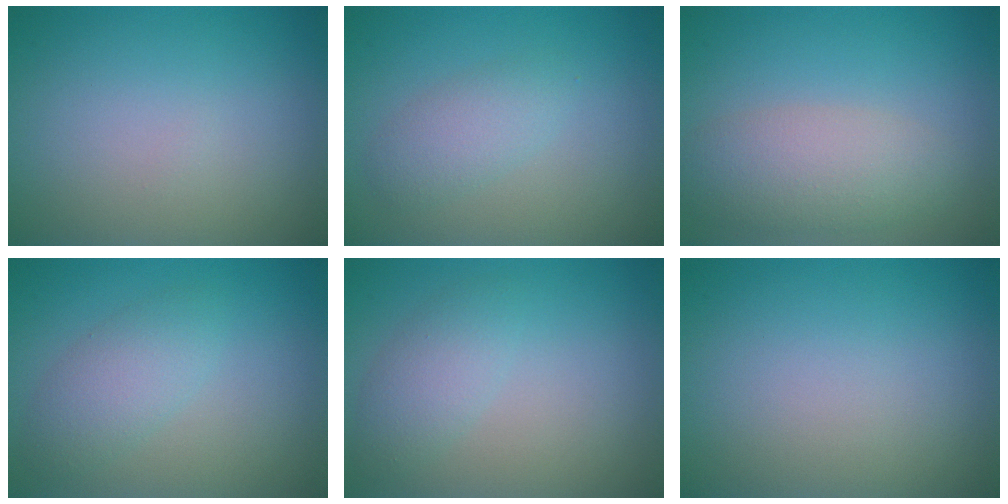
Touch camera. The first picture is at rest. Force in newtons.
{"total": 2.4, "press": 2.4, "slide": 0.2}
{"total": 4.3, "press": 4.3, "slide": 0.2}
{"total": 2.8, "press": 2.8, "slide": 0.1}
{"total": 2.4, "press": 2.4, "slide": 0.2}
{"total": 0.0}